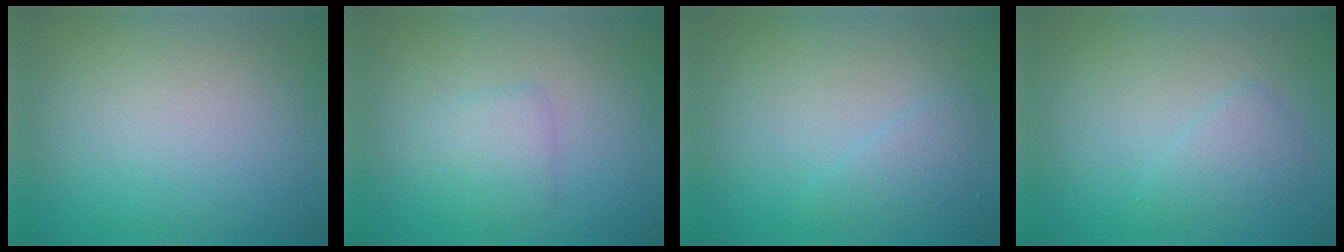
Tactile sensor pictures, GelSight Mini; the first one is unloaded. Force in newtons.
{"total": 1.8, "press": 1.8, "slide": 0.1}
{"total": 1.3, "press": 1.3, "slide": 0.0}
{"total": 1.5, "press": 1.5, "slide": 0.2}